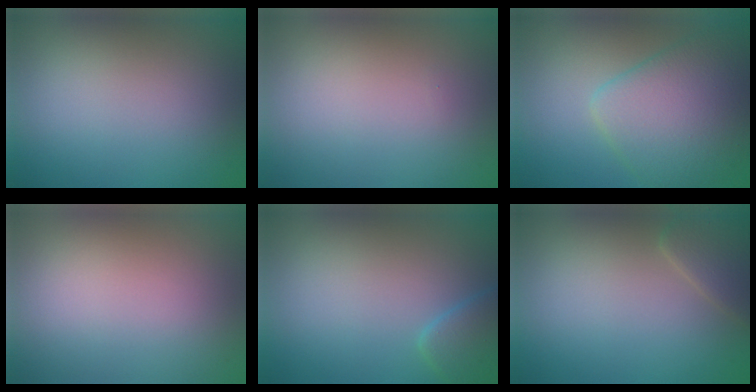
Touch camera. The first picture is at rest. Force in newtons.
{"total": 0.0}
{"total": 6.5, "press": 6.5, "slide": 0.2}
{"total": 0.5, "press": 0.5, "slide": 0.0}
{"total": 2.3, "press": 2.3, "slide": 0.2}
{"total": 2.4, "press": 2.4, "slide": 0.1}